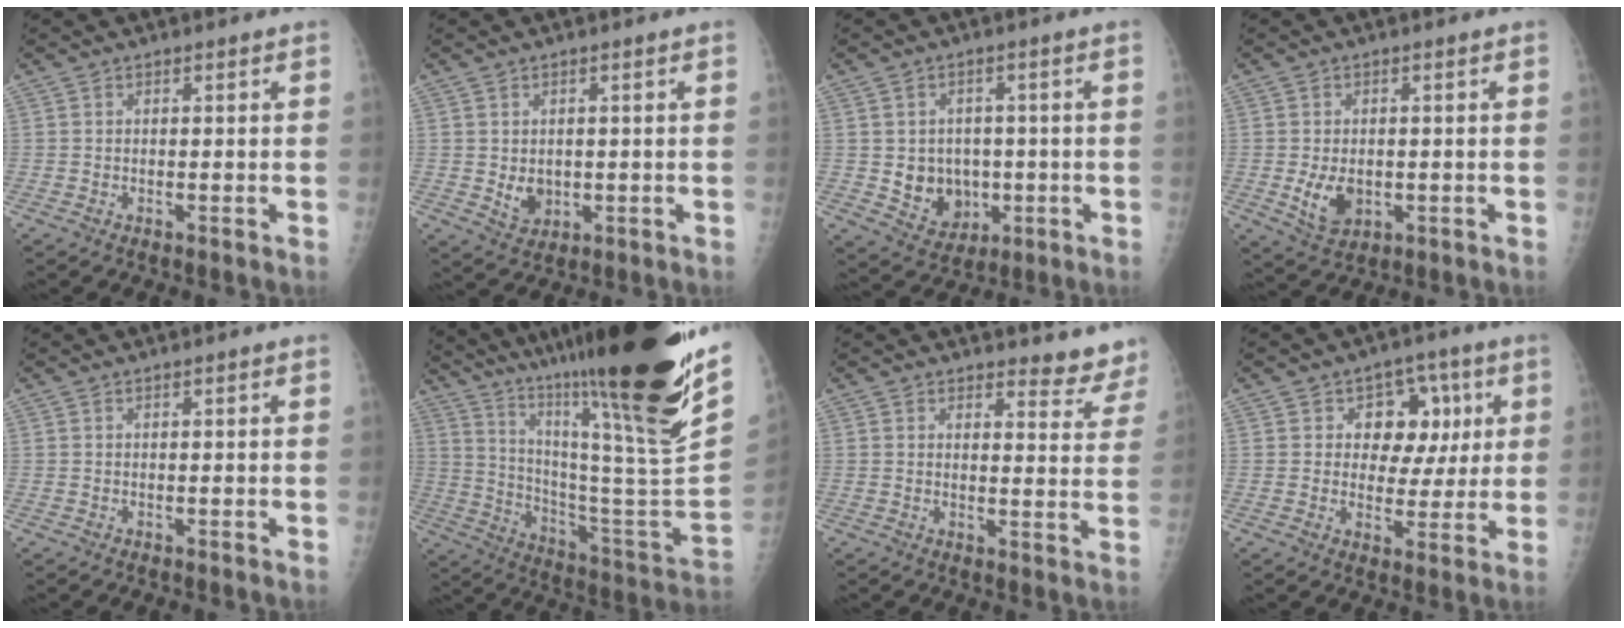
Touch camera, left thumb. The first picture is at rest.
{"total": 4.0, "force": [0.0, 3.3, 2.4], "torque": [-0.024, -0.007, 0.014]}
{"total": 8.3, "force": [-0.7, 7.2, 4.1], "torque": [-0.026, 0.000, 0.005]}
{"total": 5.9, "force": [-0.9, 4.1, 4.2], "torque": [-0.064, -0.009, -0.003]}
{"total": 0.0}
{"total": 39.5, "force": [26.6, 4.8, 28.8], "torque": [-0.365, -0.112, 0.407]}
{"total": 7.0, "force": [6.6, 2.2, 0.2], "torque": [0.032, -0.054, 0.056]}
{"total": 10.0, "force": [2.8, 7.8, 5.6], "torque": [-0.016, 0.000, 0.037]}